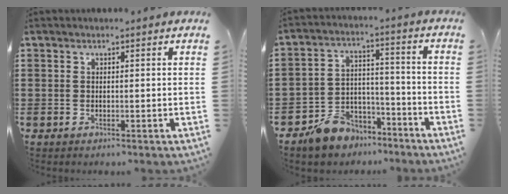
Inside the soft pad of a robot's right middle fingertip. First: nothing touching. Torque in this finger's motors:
{"motor_torque": [2.14, 0.00, 0.20, 0.09]}